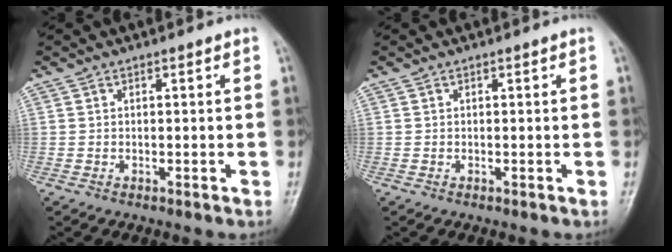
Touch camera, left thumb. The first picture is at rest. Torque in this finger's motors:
{"motor_torque": [0.00, 0.00, -0.06, -0.06, 0.00]}